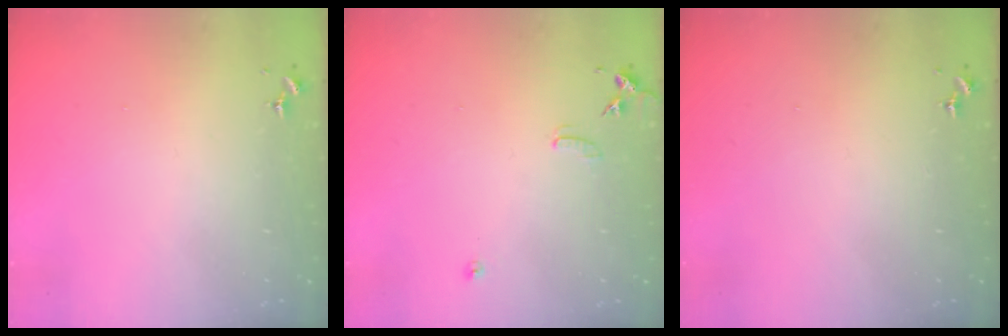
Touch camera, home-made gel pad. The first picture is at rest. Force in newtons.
{"total": 7.0, "press": 7.0, "slide": 0.6}
{"total": 0.0}